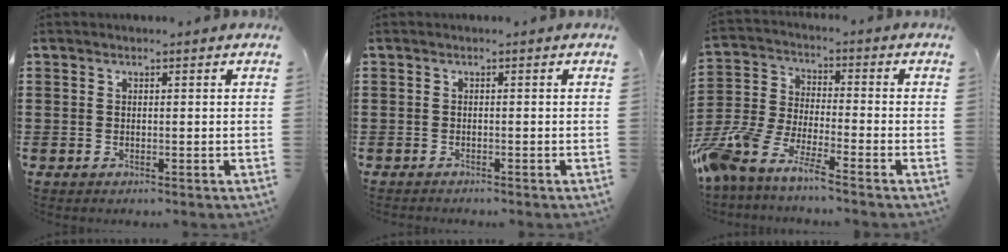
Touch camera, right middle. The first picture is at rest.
{"total": 0.5, "force": [-0.5, -0.1, 0.1], "torque": [-0.003, -0.003, -0.010]}
{"total": 7.8, "force": [-7.3, 0.6, 2.6], "torque": [-0.091, -0.009, -0.156]}